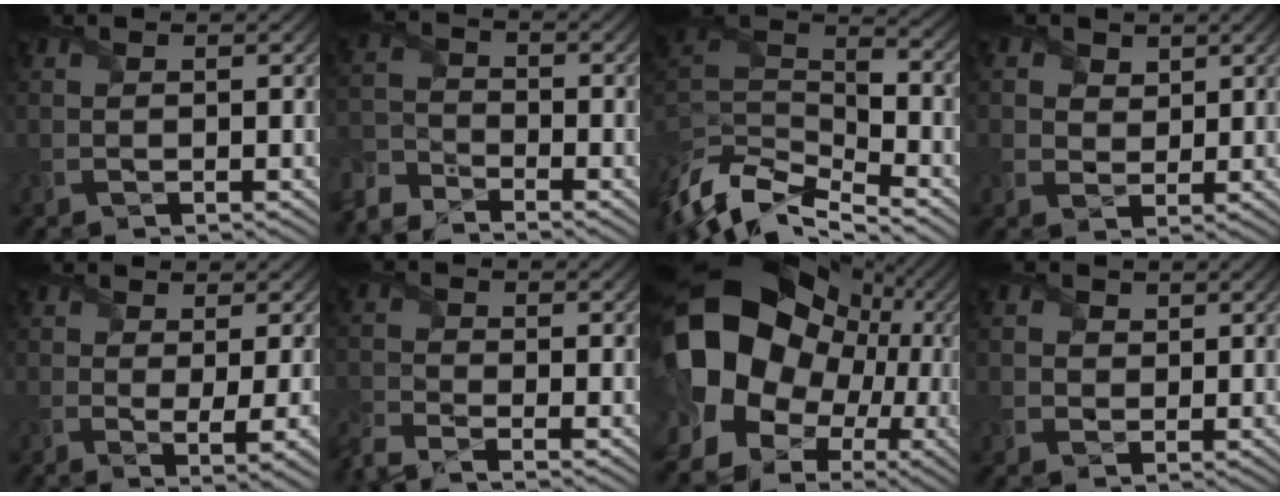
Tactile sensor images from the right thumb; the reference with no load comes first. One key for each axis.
{"total": 5.2, "fx": -4.8, "fy": 1.6, "fz": 1.3, "tx": -0.039, "ty": -0.009, "tz": -0.116}
{"total": 11.1, "fx": -6.4, "fy": 4.1, "fz": 8.0, "tx": -0.181, "ty": 0.000, "tz": -0.124}
{"total": 3.6, "fx": 1.8, "fy": 2.8, "fz": 1.2, "tx": -0.052, "ty": -0.006, "tz": 0.030}
{"total": 3.9, "fx": -0.3, "fy": 0.7, "fz": 3.8, "tx": -0.070, "ty": -0.012, "tz": -0.003}
{"total": 4.2, "fx": -3.6, "fy": 0.8, "fz": 2.1, "tx": -0.057, "ty": -0.014, "tz": -0.085}
{"total": 19.7, "fx": 0.5, "fy": 15.9, "fz": 11.5, "tx": -0.228, "ty": -0.029, "tz": 0.033}
{"total": 1.9, "fx": 0.6, "fy": 1.7, "fz": 0.3, "tx": -0.019, "ty": -0.001, "tz": 0.007}